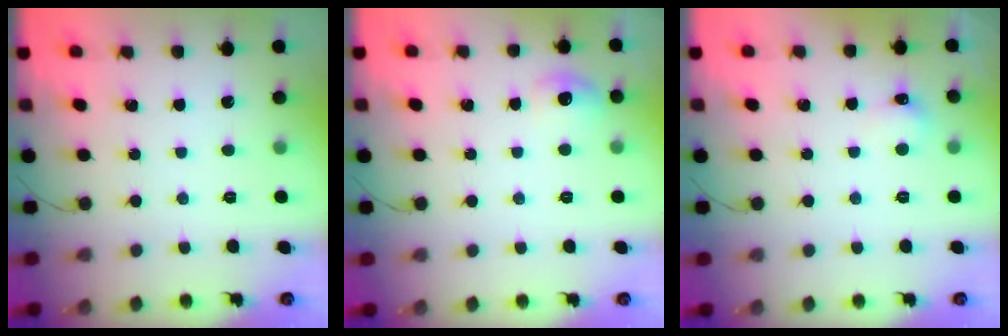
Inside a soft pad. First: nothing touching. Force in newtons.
{"total": 6.8, "press": 6.6, "slide": 1.7}
{"total": 4.9, "press": 4.7, "slide": 1.4}